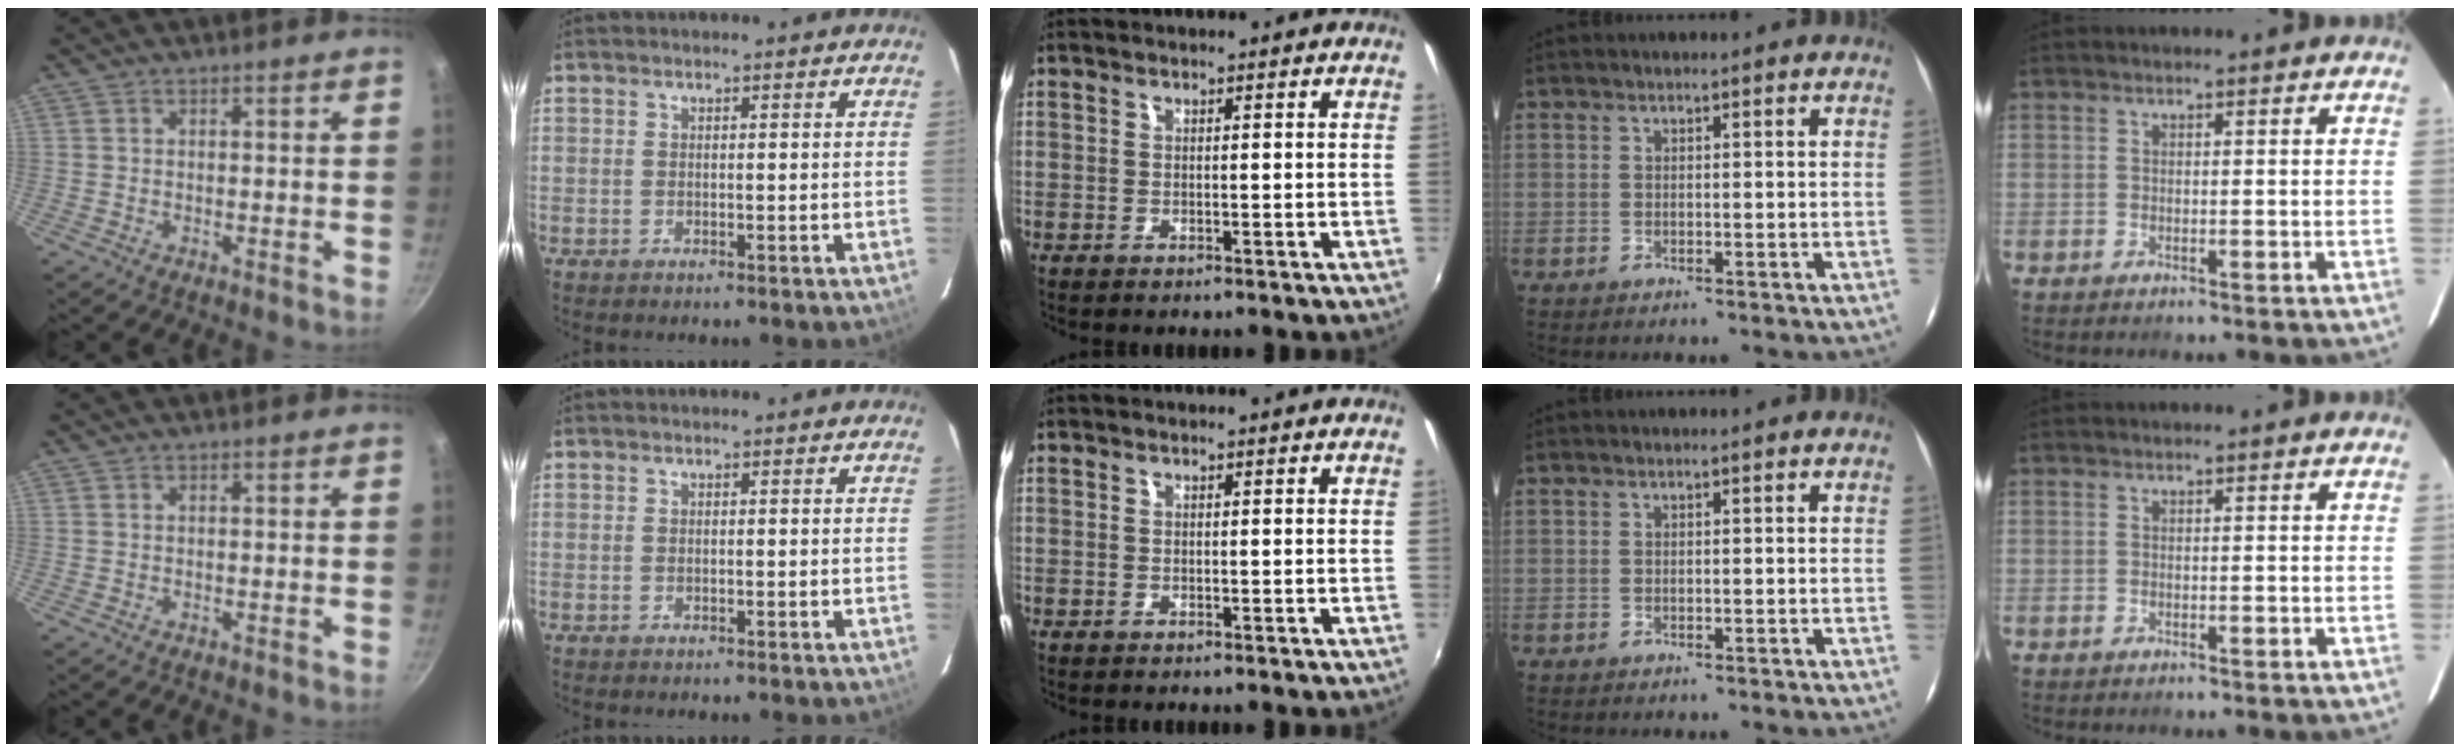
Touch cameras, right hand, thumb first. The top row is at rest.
{}